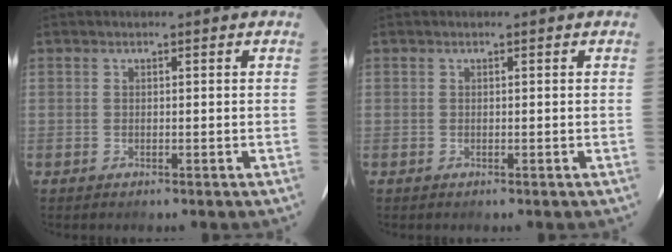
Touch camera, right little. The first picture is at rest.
{"total": 0.0}